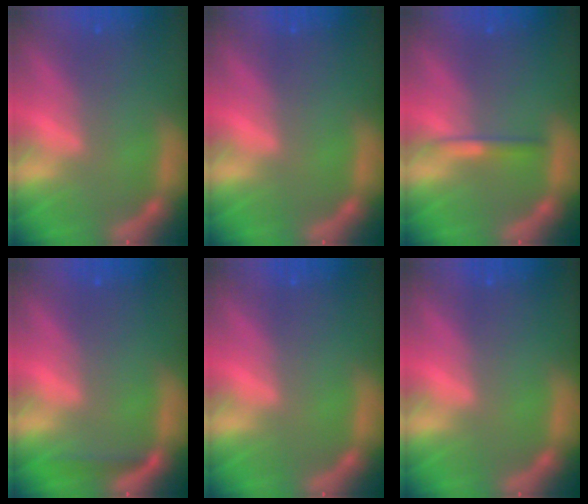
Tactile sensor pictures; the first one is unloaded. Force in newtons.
{"total": 0.0}
{"total": 1.4}
{"total": 1.4}
{"total": 0.0}
{"total": 0.0}